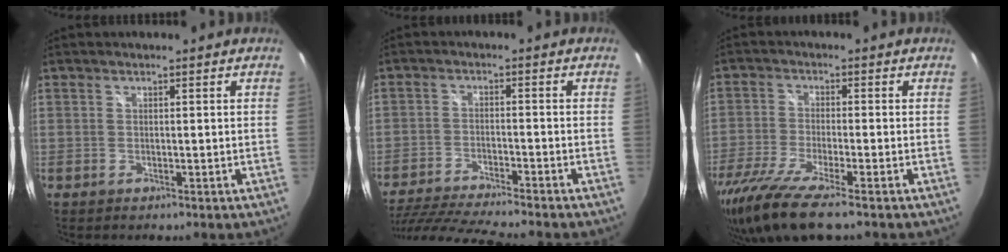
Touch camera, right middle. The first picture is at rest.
{"total": 15.3, "force": [-13.5, 1.0, 7.2], "torque": [-0.153, -0.034, -0.225]}
{"total": 11.9, "force": [-9.0, 1.1, 7.7], "torque": [-0.174, -0.051, -0.165]}